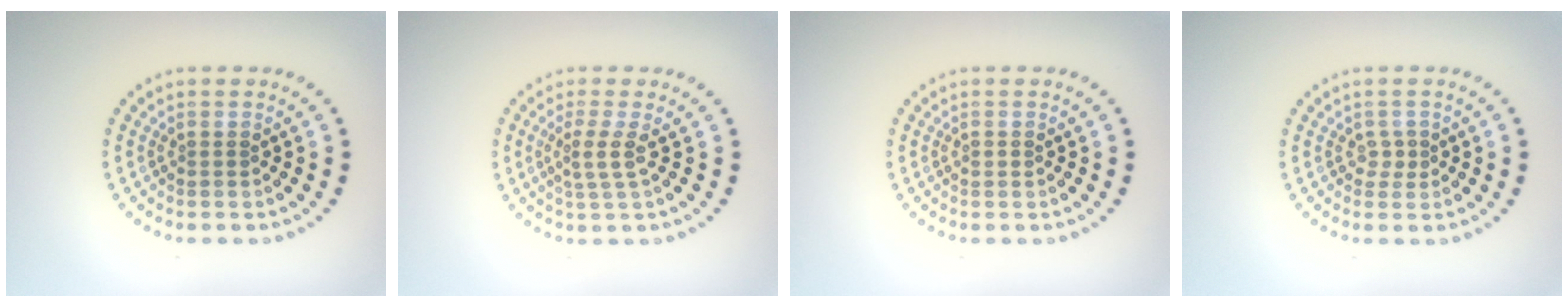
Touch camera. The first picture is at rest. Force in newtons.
{"total": 2.1, "press": 1.6, "slide": 1.4}
{"total": 0.6, "press": 0.6, "slide": 0.1}
{"total": 1.1, "press": 0.9, "slide": 0.5}